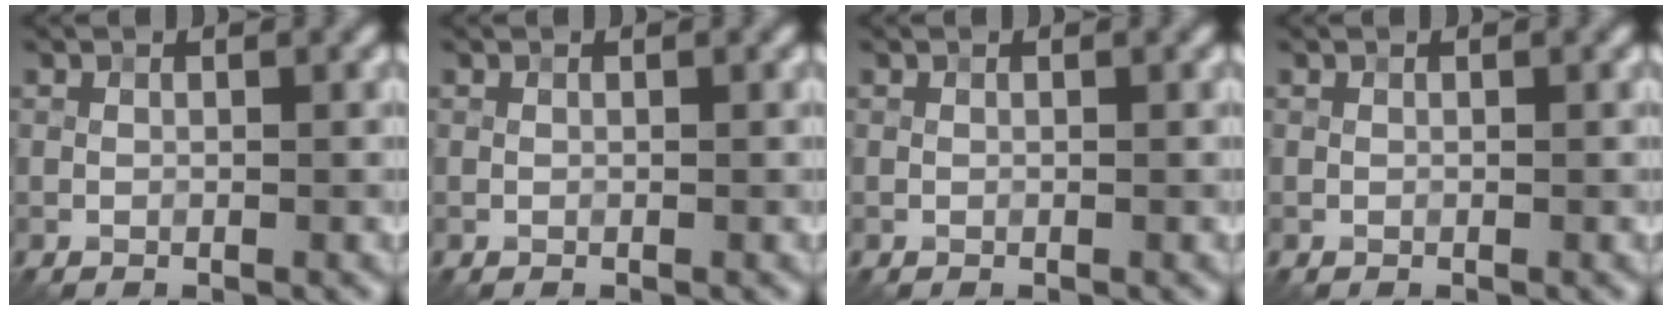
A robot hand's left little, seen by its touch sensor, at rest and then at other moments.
{"total": 0.0}
{"total": 0.0}
{"total": 0.0}